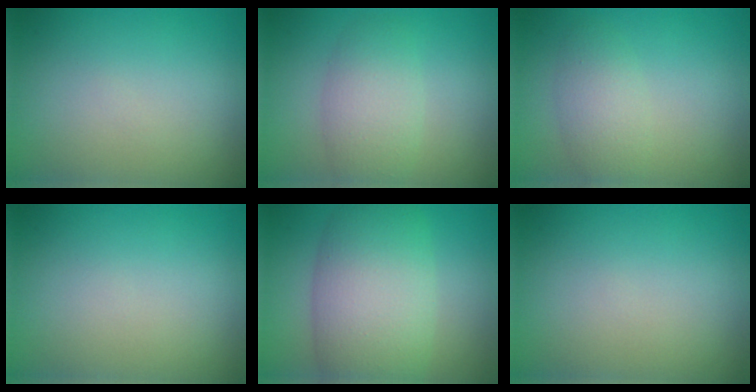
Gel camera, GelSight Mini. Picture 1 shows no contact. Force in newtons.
{"total": 4.0, "press": 4.0, "slide": 0.1}
{"total": 2.8, "press": 2.8, "slide": 0.1}
{"total": 0.0}
{"total": 9.7, "press": 9.7, "slide": 0.7}
{"total": 0.0}